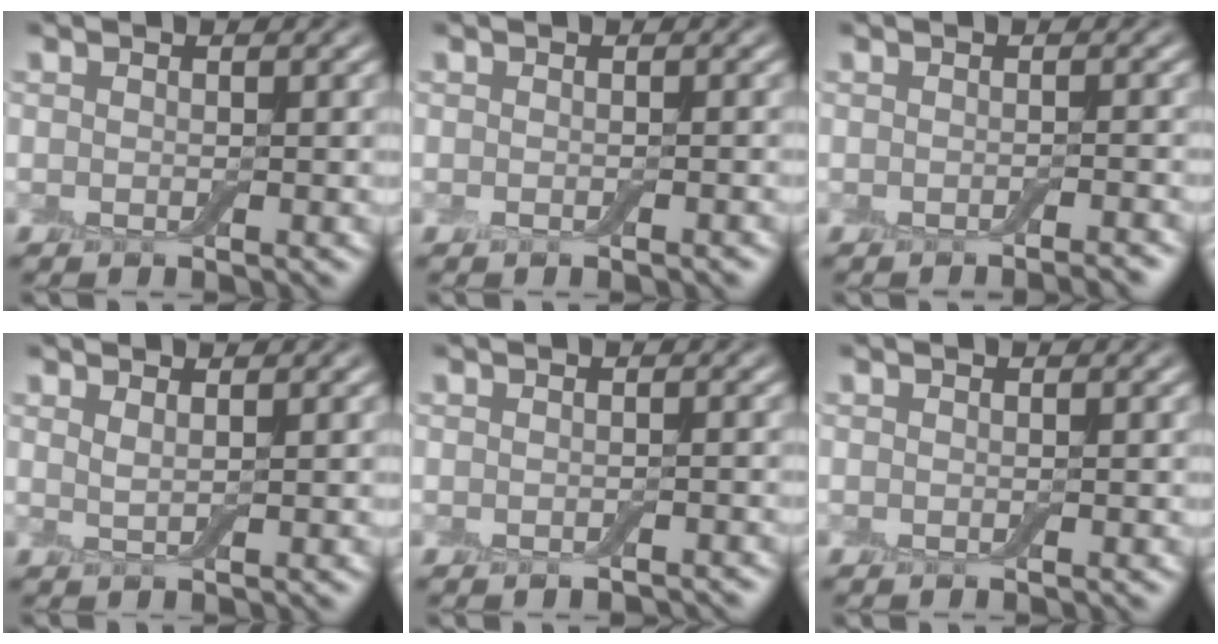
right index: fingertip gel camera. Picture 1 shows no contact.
{"total": 0.8, "force": [-0.6, 0.2, 0.5], "torque": [-0.010, -0.003, -0.008]}
{"total": 1.7, "force": [-1.2, 0.3, 1.2], "torque": [-0.005, -0.001, -0.019]}
{"total": 1.3, "force": [0.9, 0.4, 0.9], "torque": [-0.013, -0.001, 0.012]}
{"total": 1.1, "force": [-0.9, 0.2, 0.6], "torque": [-0.009, -0.005, -0.012]}
{"total": 0.0}